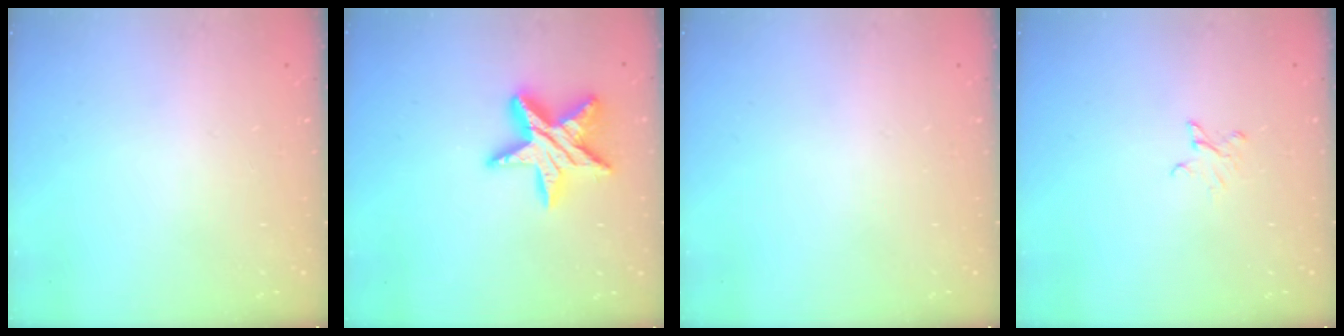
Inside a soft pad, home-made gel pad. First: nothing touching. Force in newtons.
{"total": 14.8, "press": 14.8, "slide": 1.2}
{"total": 0.0}
{"total": 2.6, "press": 2.6, "slide": 0.3}